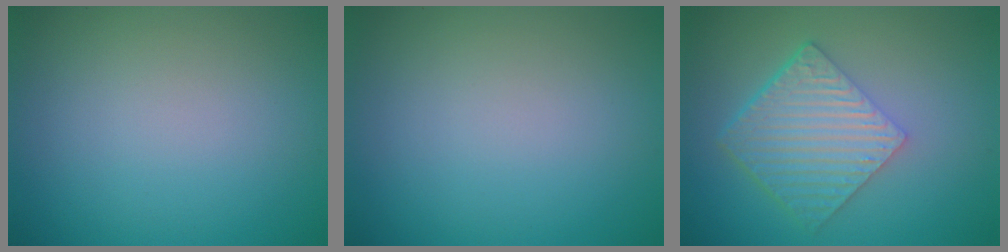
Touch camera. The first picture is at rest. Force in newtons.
{"total": 0.0}
{"total": 6.0, "press": 4.1, "slide": 4.4}